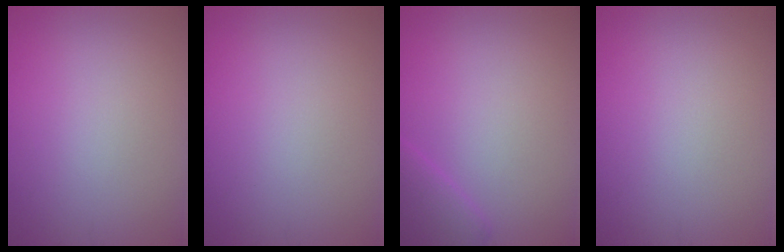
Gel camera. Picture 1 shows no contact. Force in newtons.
{"total": 0.0}
{"total": 2.2, "press": 2.2, "slide": 0.1}
{"total": 0.0}